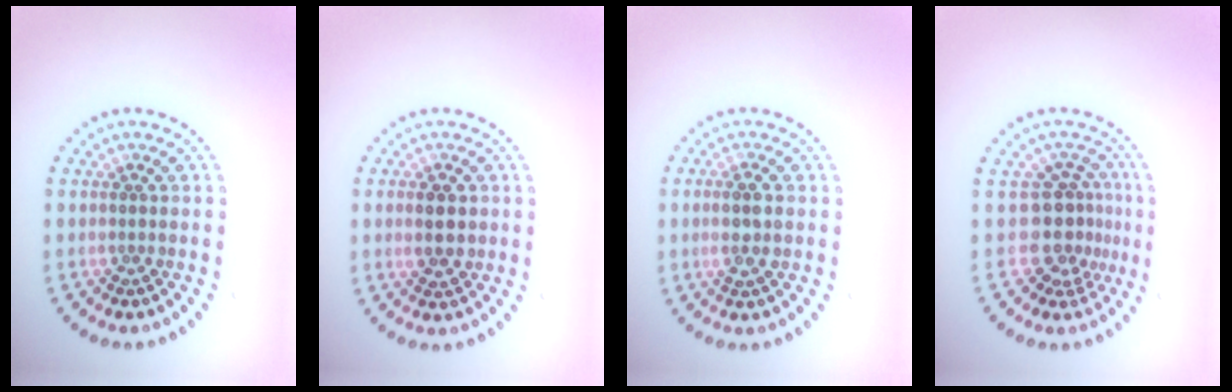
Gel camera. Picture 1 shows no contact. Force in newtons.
{"total": 2.4, "press": 2.4, "slide": 0.2}
{"total": 2.3, "press": 2.1, "slide": 0.8}
{"total": 3.4, "press": 2.5, "slide": 2.4}